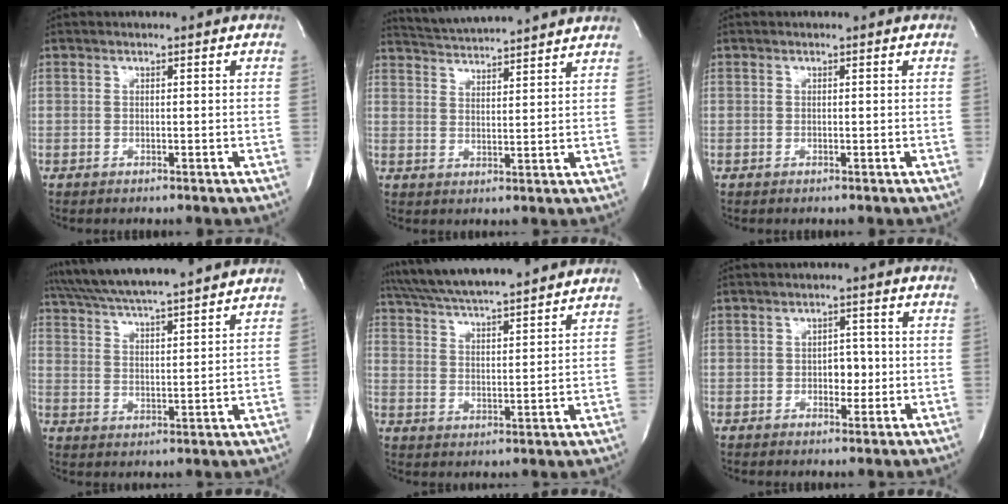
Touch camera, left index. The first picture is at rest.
{"total": 13.6, "force": [12.8, 0.2, 4.7], "torque": [-0.089, 0.023, 0.181]}
{"total": 0.0}
{"total": 19.4, "force": [17.3, 0.9, 8.7], "torque": [-0.155, 0.032, 0.261]}
{"total": 19.3, "force": [17.2, 1.6, 8.5], "torque": [-0.151, 0.035, 0.262]}
{"total": 3.2, "force": [-0.5, 2.0, 2.4], "torque": [-0.027, 0.005, -0.006]}